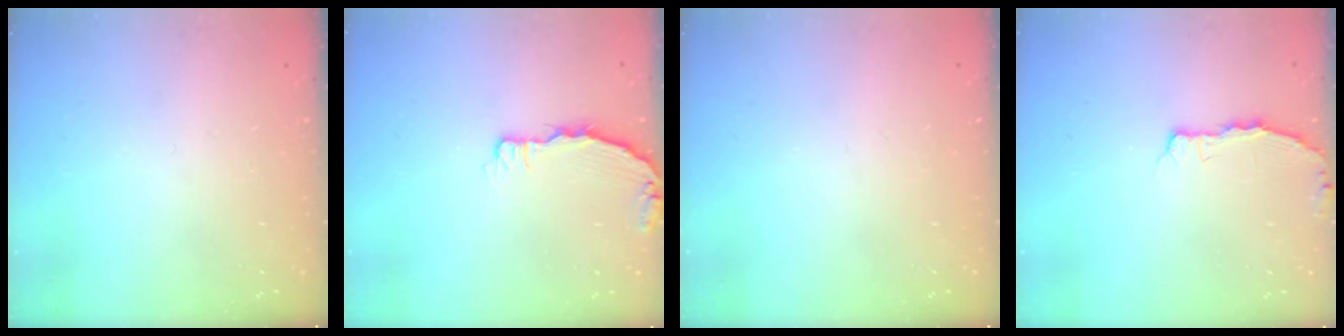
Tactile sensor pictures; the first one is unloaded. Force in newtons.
{"total": 3.3, "press": 3.3, "slide": 0.2}
{"total": 0.0}
{"total": 2.9, "press": 2.9, "slide": 0.5}